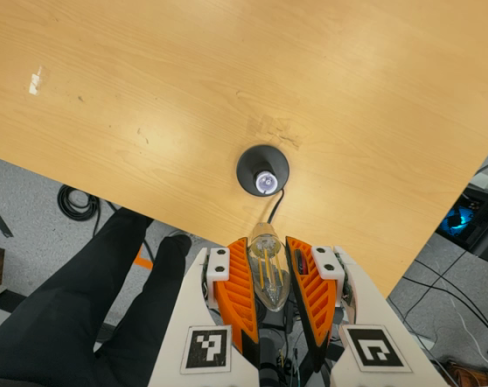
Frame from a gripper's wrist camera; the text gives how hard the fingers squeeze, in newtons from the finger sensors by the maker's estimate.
{"total": 13.5, "left": 14.2, "right": 12.8}